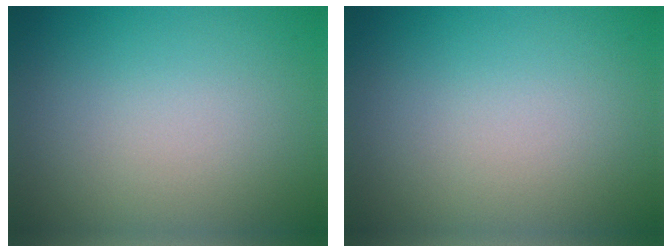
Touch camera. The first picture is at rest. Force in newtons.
{"total": 0.0}